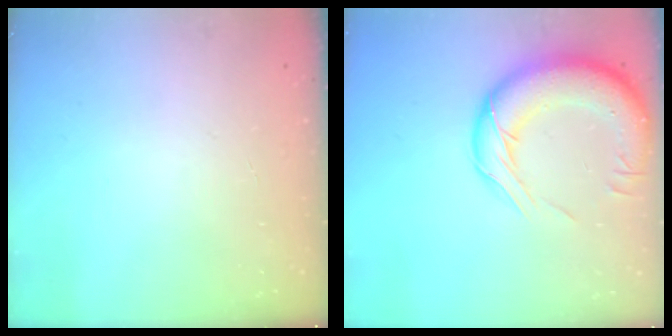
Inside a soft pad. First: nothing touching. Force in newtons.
{"total": 17.0, "press": 16.5, "slide": 4.1}